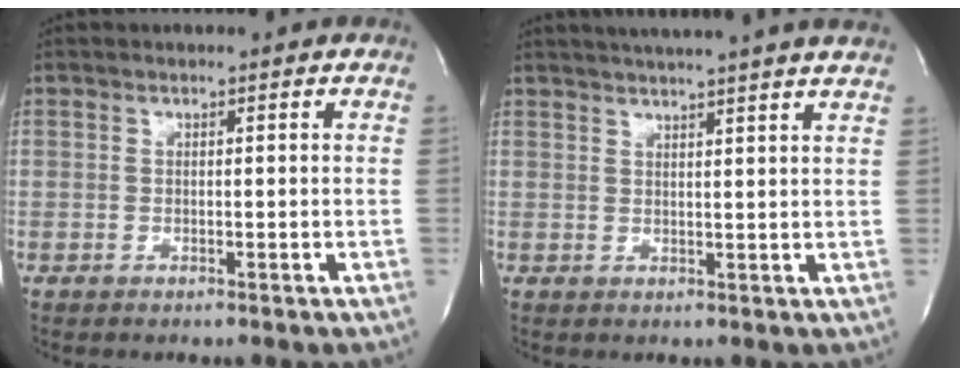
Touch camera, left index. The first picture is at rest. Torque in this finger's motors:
{"motor_torque": [-0.07, -0.25, 0.41, 0.12]}